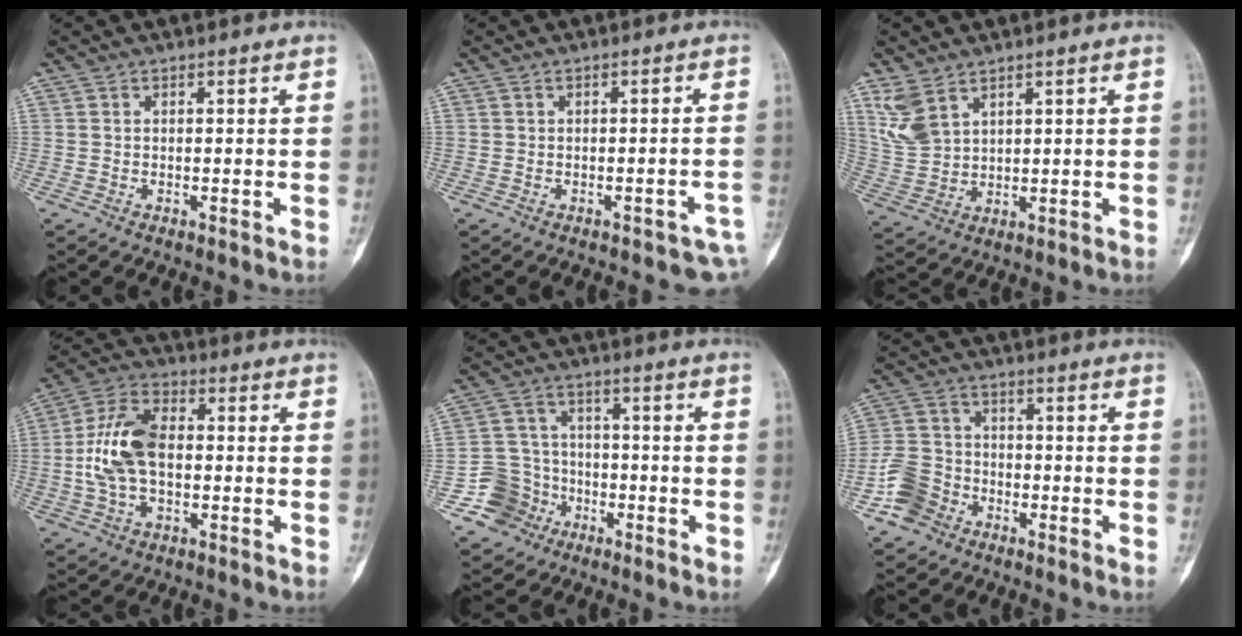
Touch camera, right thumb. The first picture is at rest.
{"total": 5.4, "force": [-3.5, 2.4, 3.4], "torque": [-0.025, 0.021, -0.038]}
{"total": 6.5, "force": [4.0, 3.7, 3.7], "torque": [-0.073, -0.010, 0.097]}
{"total": 12.5, "force": [-0.5, 7.3, 10.1], "torque": [-0.205, 0.026, -0.012]}
{"total": 8.4, "force": [-4.4, 7.2, 0.6], "torque": [0.028, 0.043, -0.081]}
{"total": 8.0, "force": [-4.4, 6.1, 2.7], "torque": [-0.039, 0.028, -0.093]}